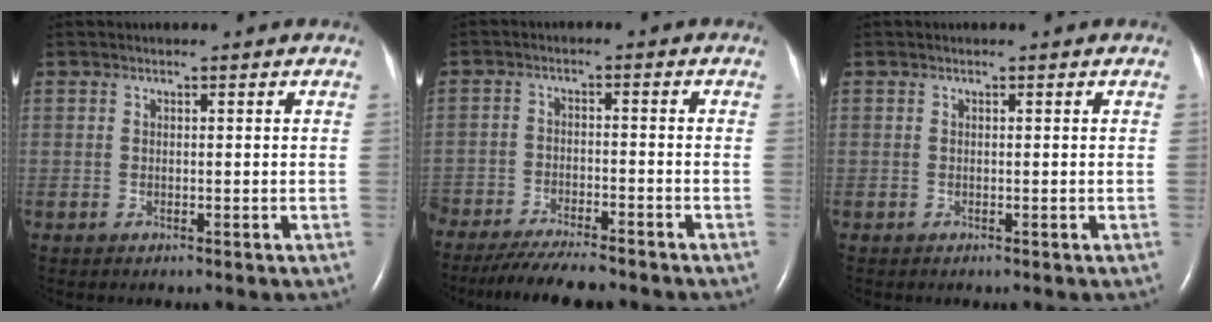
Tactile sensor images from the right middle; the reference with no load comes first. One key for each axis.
{"total": 10.6, "fx": -9.4, "fy": 1.6, "fz": 4.8, "tx": -0.068, "ty": -0.020, "tz": -0.146}
{"total": 0.0}